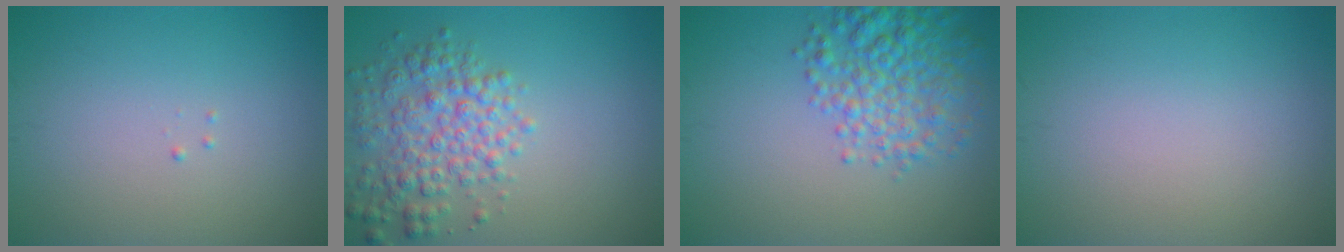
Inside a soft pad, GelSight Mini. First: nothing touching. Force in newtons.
{"total": 4.7, "press": 4.7, "slide": 0.2}
{"total": 5.4, "press": 5.4, "slide": 0.2}
{"total": 0.0}